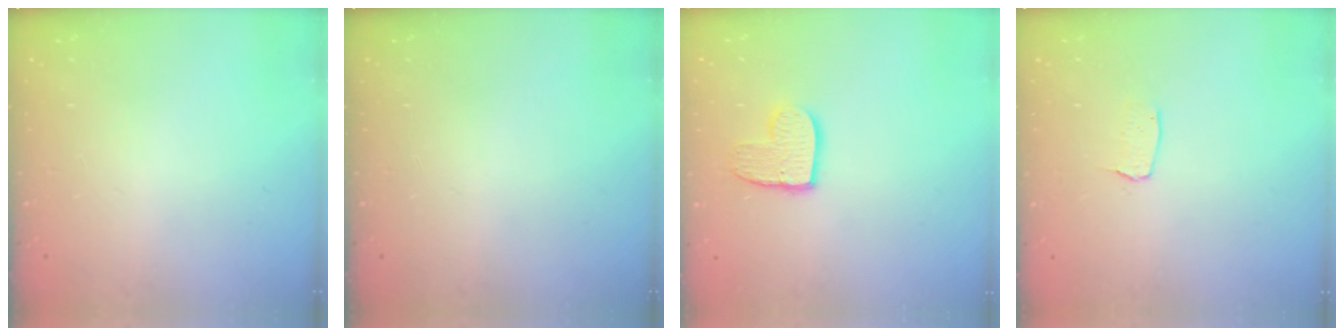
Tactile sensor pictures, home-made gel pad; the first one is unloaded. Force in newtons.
{"total": 0.0}
{"total": 9.2, "press": 9.2, "slide": 0.2}
{"total": 2.9, "press": 2.9, "slide": 0.2}